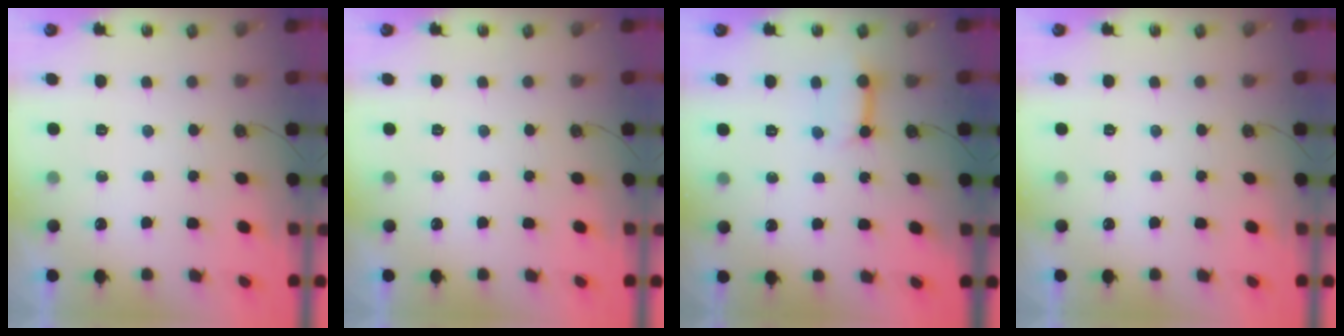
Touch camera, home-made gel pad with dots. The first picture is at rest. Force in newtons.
{"total": 0.0}
{"total": 8.2, "press": 8.1, "slide": 0.9}
{"total": 0.0}